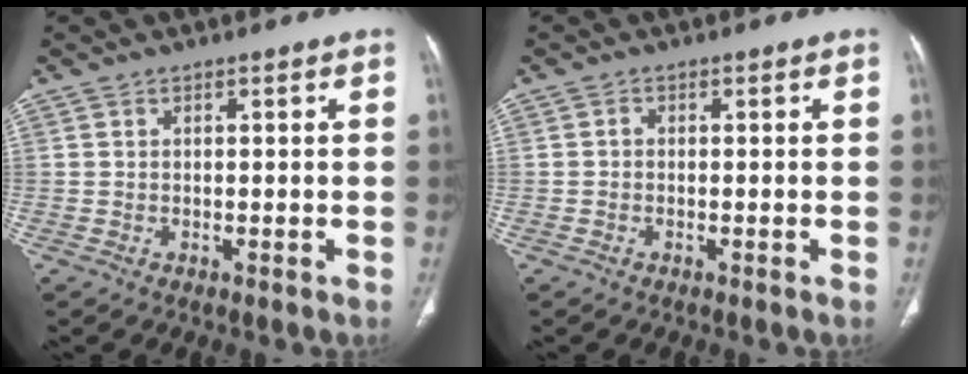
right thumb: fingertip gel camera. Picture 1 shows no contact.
{"total": 0.6, "force": [-0.1, 0.4, 0.4], "torque": [-0.005, 0.002, -0.007]}